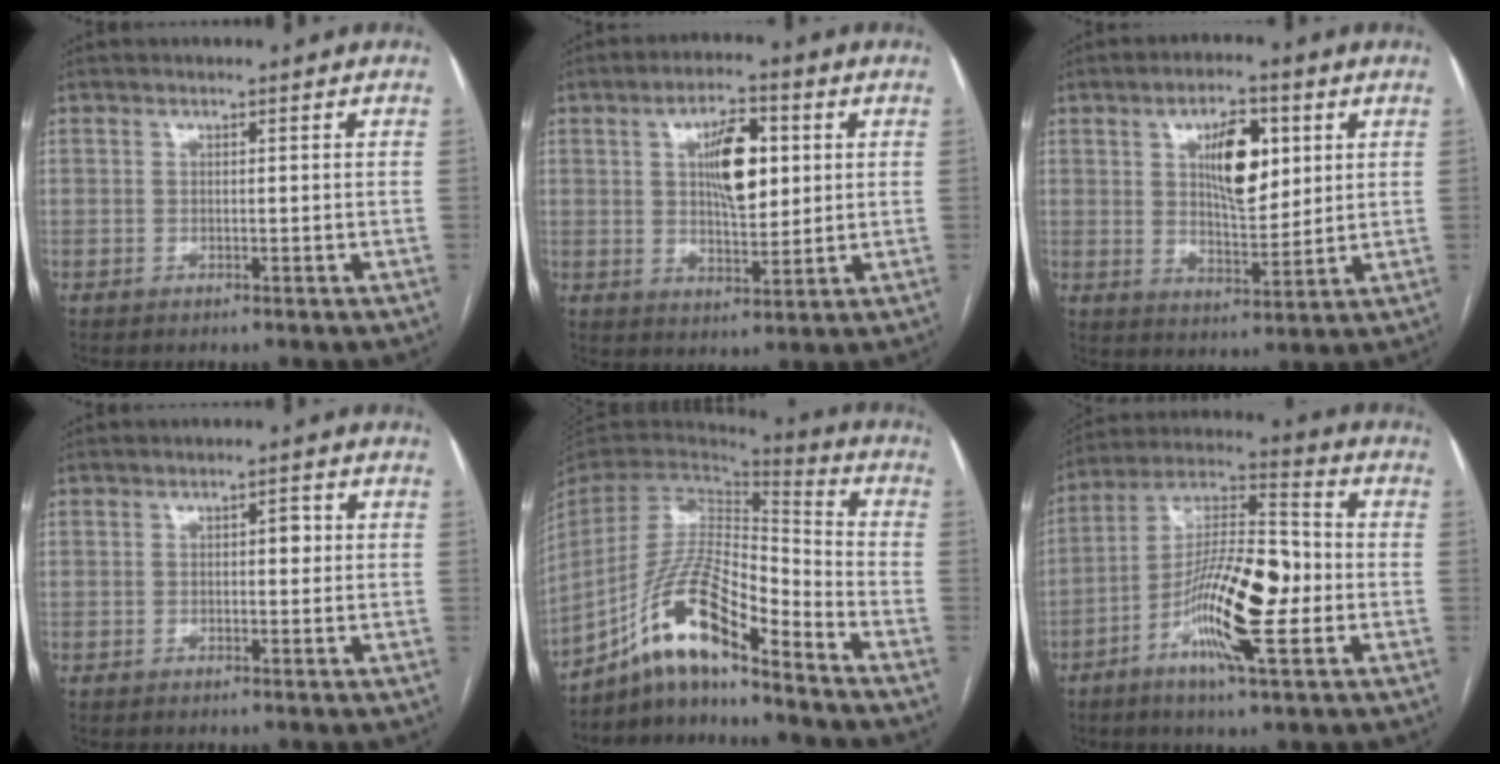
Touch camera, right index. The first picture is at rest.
{"total": 8.9, "force": [2.1, 3.3, 8.0], "torque": [-0.136, 0.011, 0.038]}
{"total": 9.5, "force": [3.1, 3.6, 8.3], "torque": [-0.138, 0.007, 0.056]}
{"total": 2.0, "force": [0.3, 1.0, 1.7], "torque": [-0.020, 0.007, 0.002]}
{"total": 14.4, "force": [-10.2, 2.5, 9.9], "torque": [-0.196, 0.014, -0.184]}
{"total": 16.4, "force": [-4.1, 3.1, 15.6], "torque": [-0.289, 0.005, -0.073]}